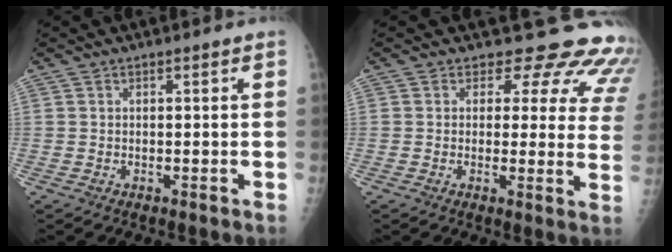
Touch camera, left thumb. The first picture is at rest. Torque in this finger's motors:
{"motor_torque": [-0.01, 0.30, -0.28, -0.20, 0.03]}